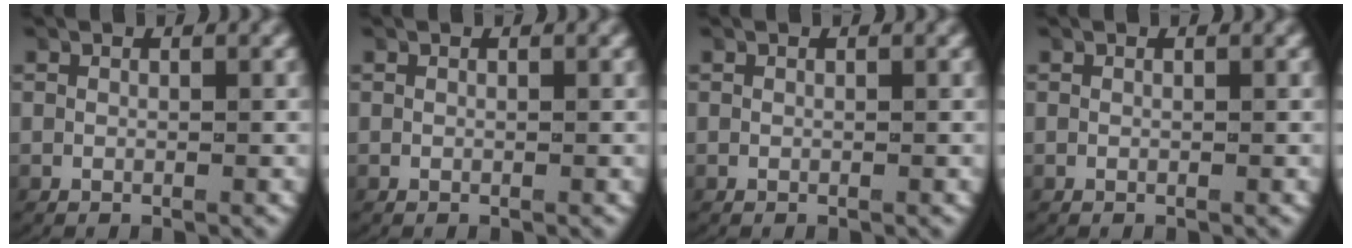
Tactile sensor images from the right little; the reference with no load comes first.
{"total": 0.0}
{"total": 0.0}
{"total": 0.0}